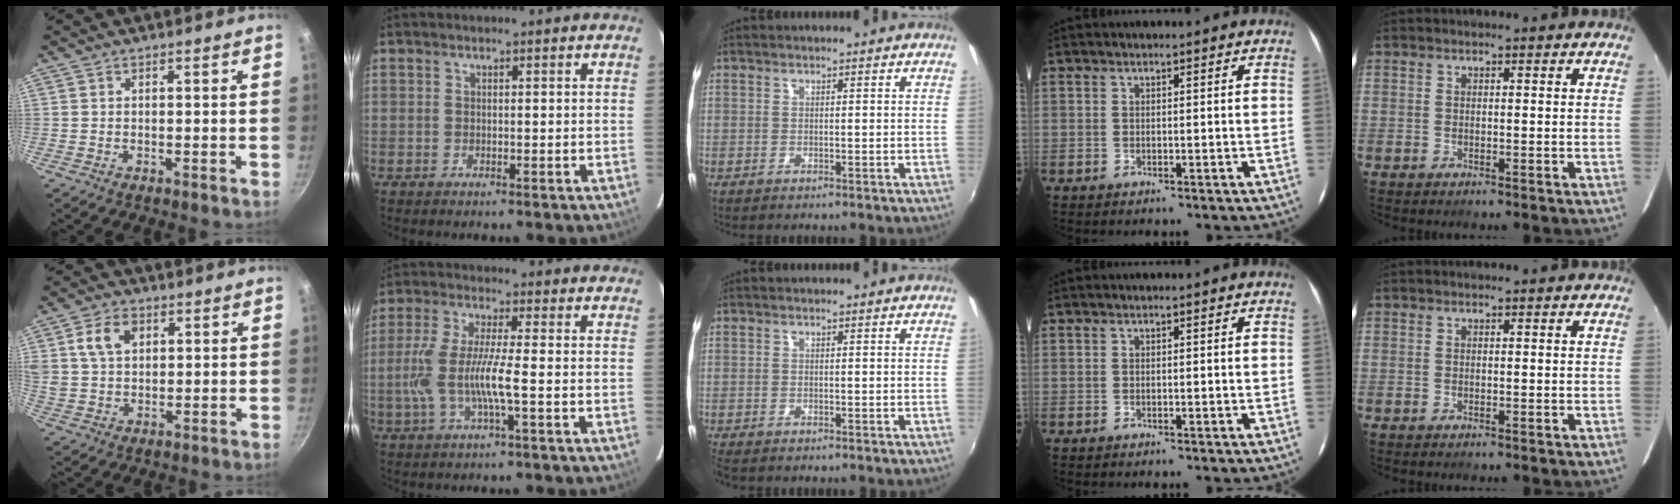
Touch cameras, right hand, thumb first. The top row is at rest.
{"thumb": {"total": 7.8, "force": [2.8, 5.5, 4.8], "torque": [-0.076, 0.001, 0.049]}, "index": {"total": 9.9, "force": [-2.3, 0.7, 9.6], "torque": [-0.201, -0.005, -0.041]}, "middle": {"total": 0.8, "force": [-0.6, 0.3, 0.4], "torque": [-0.010, -0.005, -0.012]}}